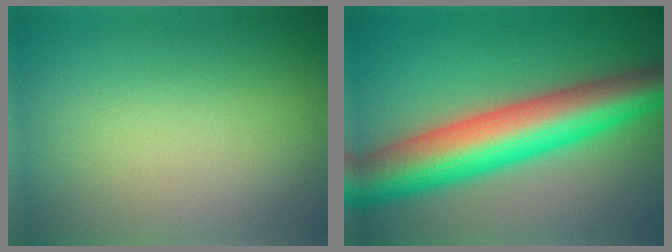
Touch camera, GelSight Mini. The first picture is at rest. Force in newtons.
{"total": 11.0, "press": 11.0, "slide": 0.2}